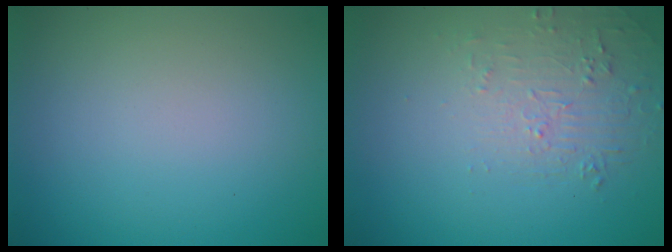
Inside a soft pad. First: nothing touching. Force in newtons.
{"total": 1.9, "press": 0.8, "slide": 1.7}